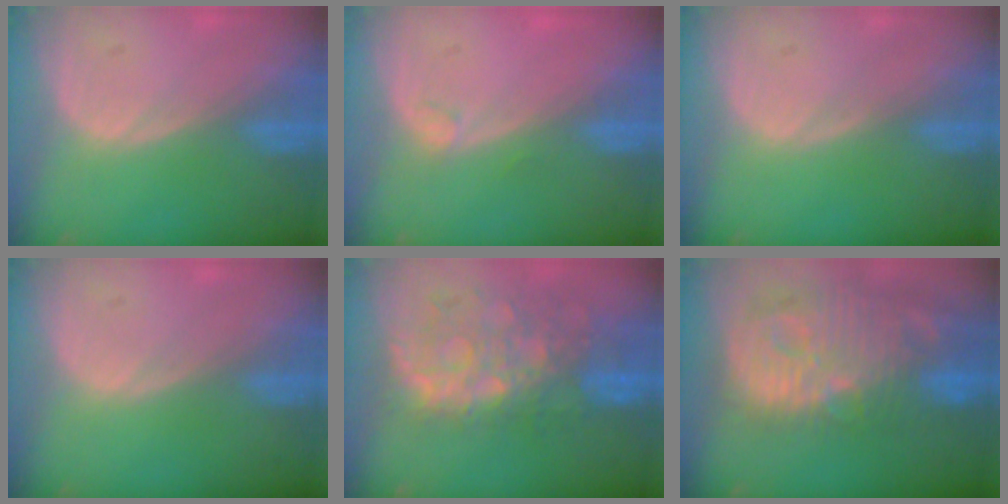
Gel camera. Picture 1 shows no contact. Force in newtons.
{"total": 1.0, "press": 0.9, "slide": 0.3}
{"total": 0.0}
{"total": 0.0}
{"total": 10.8, "press": 9.5, "slide": 5.0}
{"total": 14.5, "press": 12.7, "slide": 7.1}